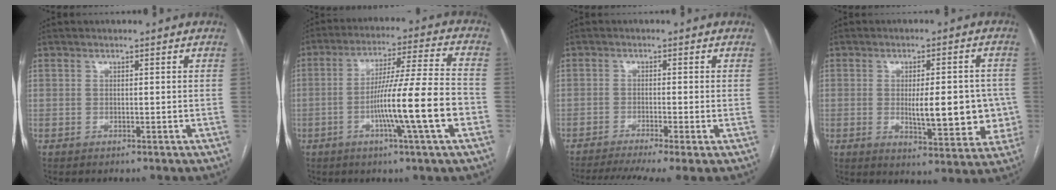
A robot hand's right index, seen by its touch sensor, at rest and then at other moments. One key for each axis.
{"total": 14.6, "fx": -4.2, "fy": -1.0, "fz": 13.9, "tx": -0.235, "ty": -0.001, "tz": -0.074}
{"total": 8.9, "fx": -6.5, "fy": 0.1, "fz": 6.1, "tx": -0.094, "ty": -0.010, "tz": -0.103}
{"total": 11.5, "fx": -1.0, "fy": 3.7, "fz": 10.8, "tx": -0.138, "ty": 0.001, "tz": -0.003}